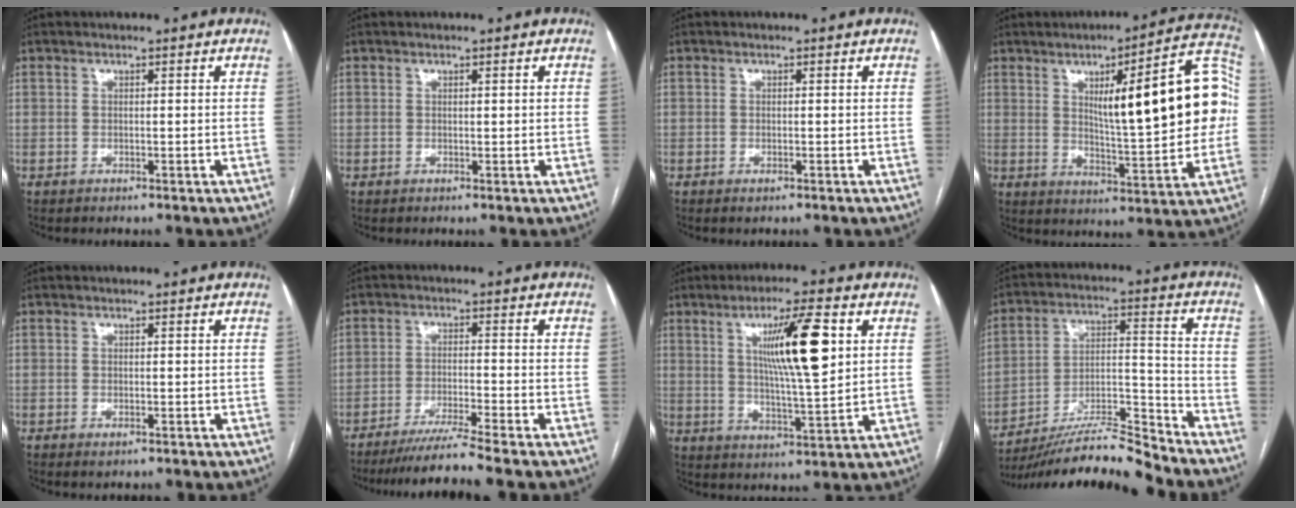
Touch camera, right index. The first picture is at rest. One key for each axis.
{"total": 0.6, "fx": 0.2, "fy": 0.2, "fz": 0.5, "tx": -0.009, "ty": 0.001, "tz": 0.002}
{"total": 0.7, "fx": -0.4, "fy": 0.1, "fz": 0.5, "tx": -0.009, "ty": -0.002, "tz": -0.004}
{"total": 19.9, "fx": 3.2, "fy": 3.4, "fz": 19.4, "tx": -0.257, "ty": 0.029, "tz": 0.046}
{"total": 1.1, "fx": -0.6, "fy": 0.4, "fz": 0.8, "tx": -0.013, "ty": -0.003, "tz": -0.005}
{"total": 7.4, "fx": -6.3, "fy": -2.5, "fz": 3.0, "tx": -0.045, "ty": -0.029, "tz": -0.109}
{"total": 12.1, "fx": 3.7, "fy": 1.0, "fz": 11.5, "tx": -0.192, "ty": 0.001, "tz": 0.063}
{"total": 14.6, "fx": -13.8, "fy": -0.7, "fz": 4.8, "tx": -0.078, "ty": 0.026, "tz": -0.243}